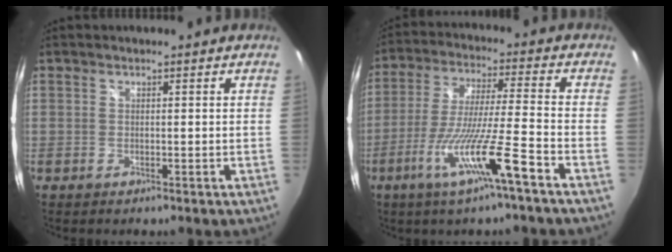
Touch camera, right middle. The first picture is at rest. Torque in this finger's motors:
{"motor_torque": [1.31, -0.83, 0.42, 0.21]}